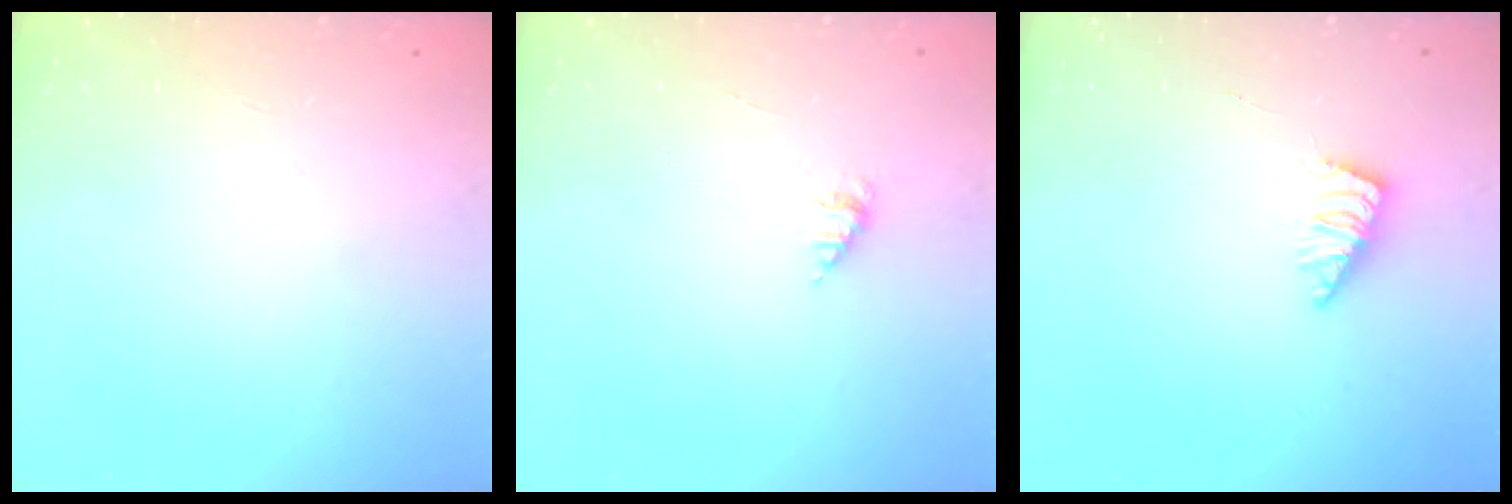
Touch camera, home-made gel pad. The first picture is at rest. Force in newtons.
{"total": 1.7, "press": 1.7, "slide": 0.2}
{"total": 1.5, "press": 1.4, "slide": 0.4}